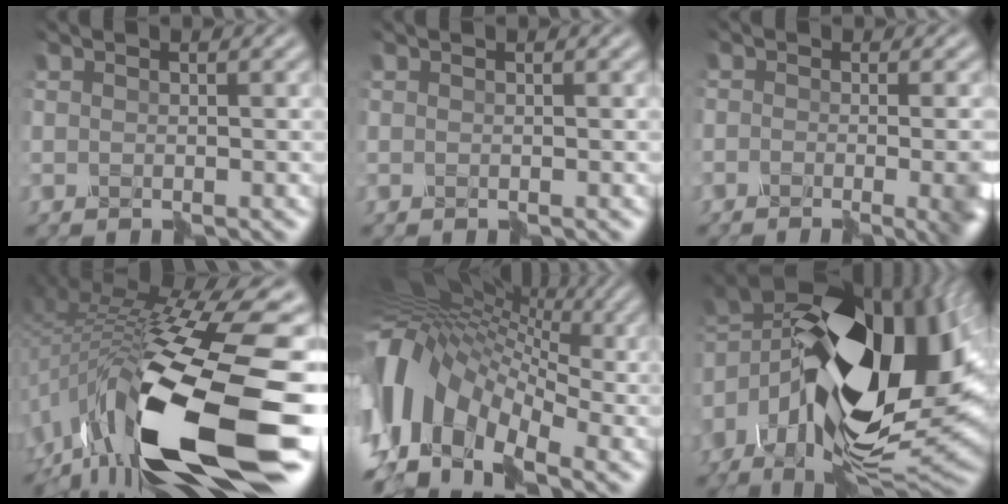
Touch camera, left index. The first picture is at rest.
{"total": 0.0}
{"total": 7.6, "force": [-2.7, 3.5, 6.1], "torque": [-0.053, -0.001, -0.029]}
{"total": 16.8, "force": [-6.1, 4.9, 14.9], "torque": [-0.281, 0.008, -0.106]}
{"total": 12.2, "force": [-1.1, 8.5, 8.7], "torque": [-0.190, 0.020, -0.029]}
{"total": 19.2, "force": [-2.1, 11.1, 15.5], "torque": [-0.312, 0.022, -0.051]}